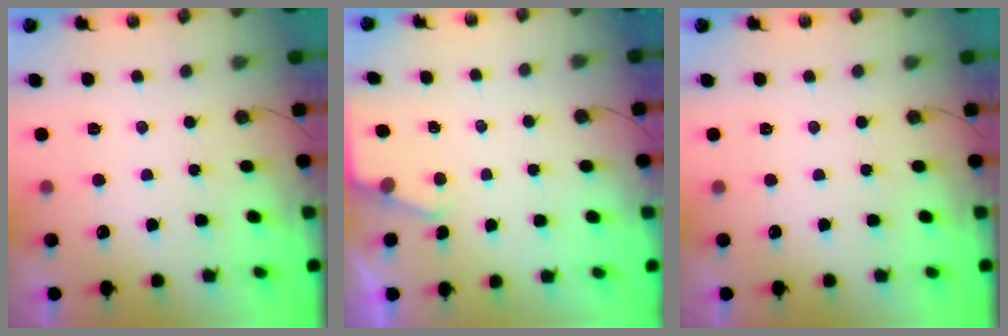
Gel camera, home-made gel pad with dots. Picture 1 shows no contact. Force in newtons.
{"total": 2.8, "press": 2.8, "slide": 0.4}
{"total": 0.0}